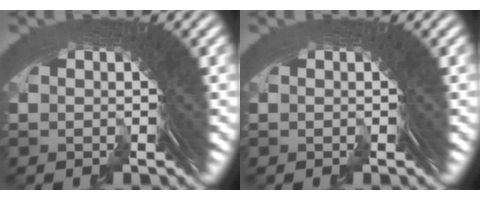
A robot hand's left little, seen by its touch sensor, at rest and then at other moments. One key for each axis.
{"total": 0.0}